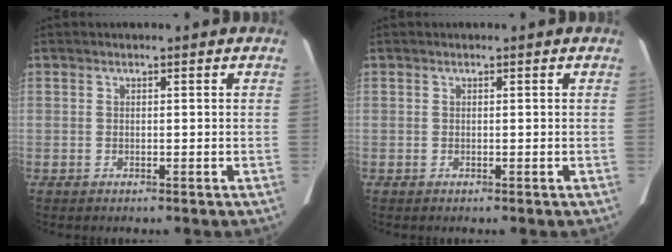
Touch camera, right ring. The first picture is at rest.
{"total": 0.0}